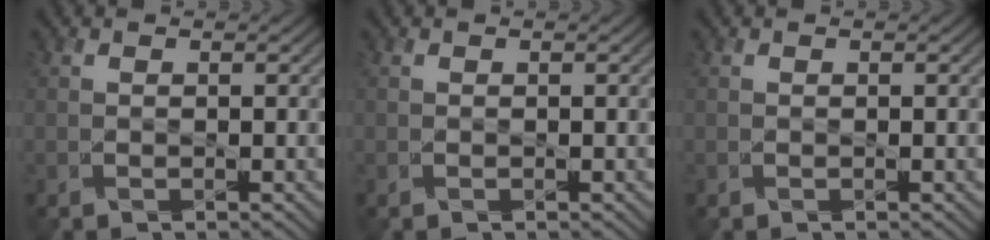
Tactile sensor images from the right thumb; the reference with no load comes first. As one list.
[{"total": 0.0}, {"total": 0.0}]